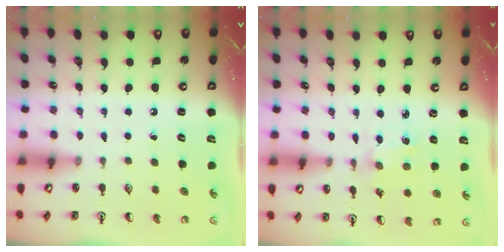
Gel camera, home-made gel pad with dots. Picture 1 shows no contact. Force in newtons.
{"total": 1.0, "press": 1.0, "slide": 0.2}